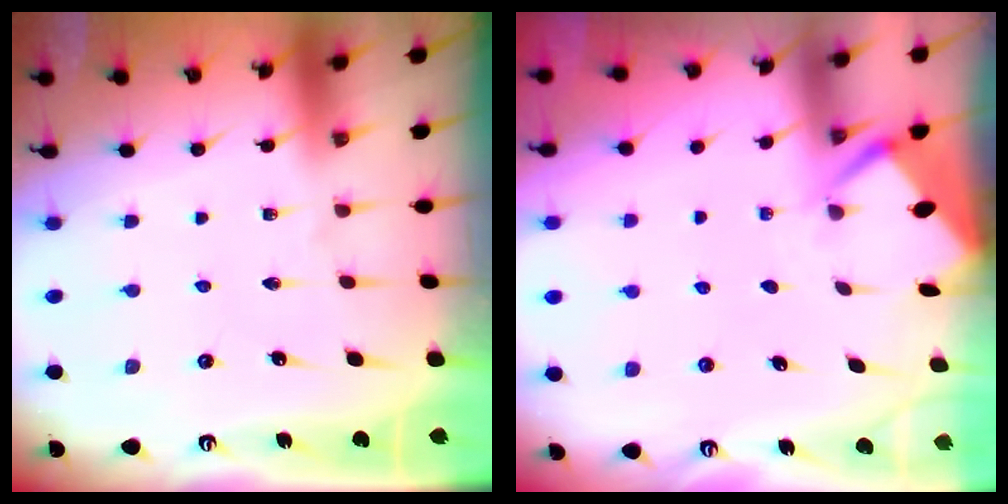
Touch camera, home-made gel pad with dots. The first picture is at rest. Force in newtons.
{"total": 2.6, "press": 2.6, "slide": 0.3}